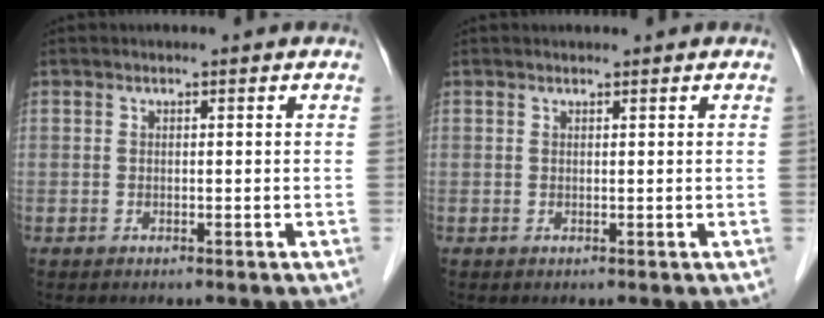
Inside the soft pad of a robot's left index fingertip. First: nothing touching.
{"total": 0.5, "force": [0.5, 0.1, 0.1], "torque": [-0.006, 0.004, 0.009]}